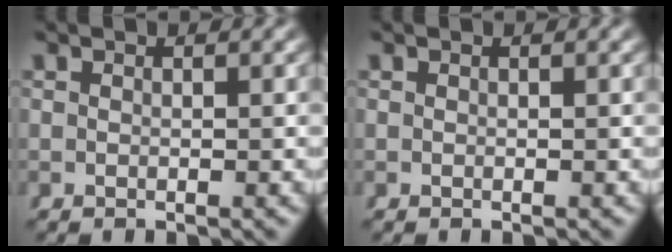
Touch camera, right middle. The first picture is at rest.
{"total": 0.0}